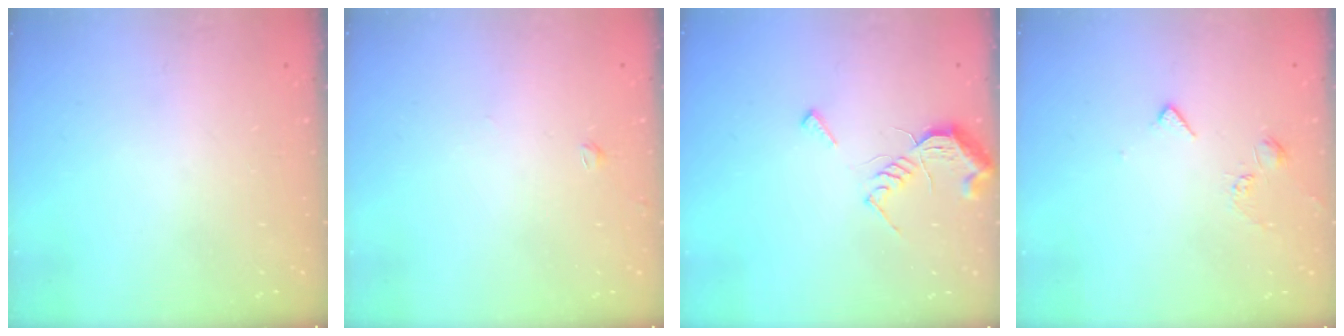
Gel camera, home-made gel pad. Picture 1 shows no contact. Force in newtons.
{"total": 1.4, "press": 1.3, "slide": 0.4}
{"total": 8.3, "press": 8.3, "slide": 0.2}
{"total": 3.8, "press": 3.8, "slide": 0.6}